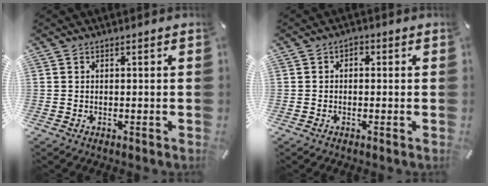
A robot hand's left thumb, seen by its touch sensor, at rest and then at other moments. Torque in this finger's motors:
{"motor_torque": [0.19, 0.37, 0.09, -0.04, 0.00]}